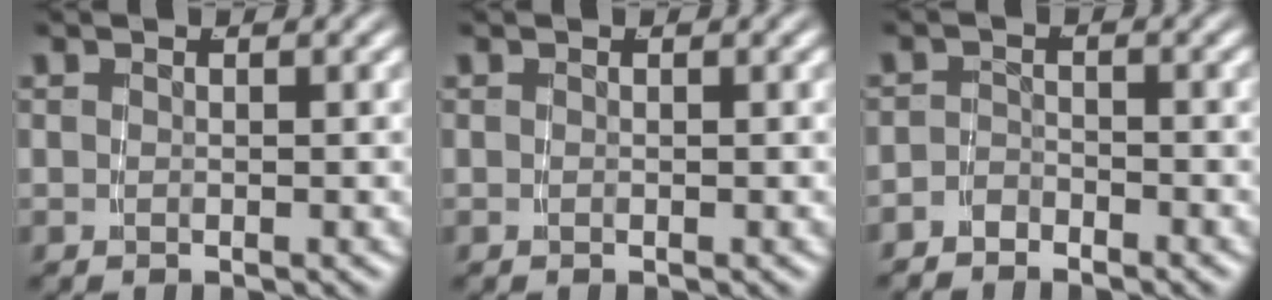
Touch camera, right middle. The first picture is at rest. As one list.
[{"total": 0.0}, {"total": 2.3, "force": [-2.2, 0.6, 0.0], "torque": [-0.002, -0.012, -0.035]}]